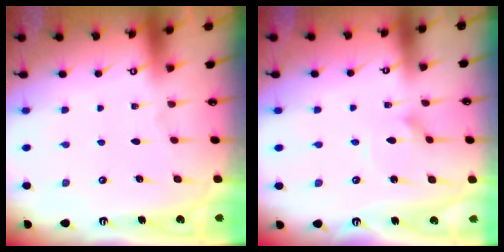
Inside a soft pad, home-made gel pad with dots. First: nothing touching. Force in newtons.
{"total": 1.8, "press": 1.8, "slide": 0.2}